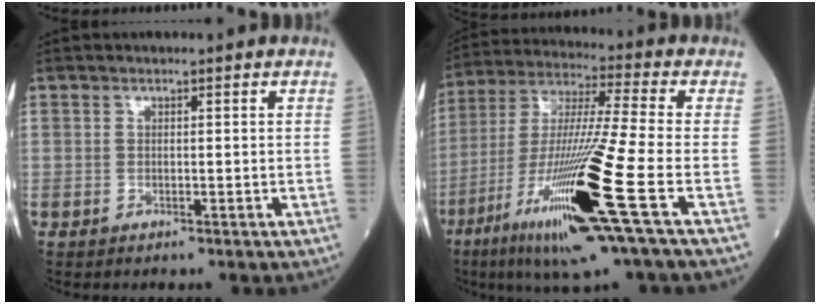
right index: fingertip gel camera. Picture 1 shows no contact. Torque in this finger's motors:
{"motor_torque": [1.23, -0.91, 1.05, 0.21]}